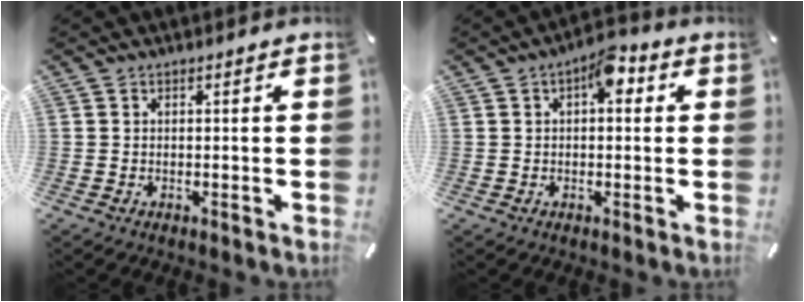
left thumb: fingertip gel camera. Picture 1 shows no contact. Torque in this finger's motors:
{"motor_torque": [0.76, 1.08, 0.56, -0.39, 0.21]}